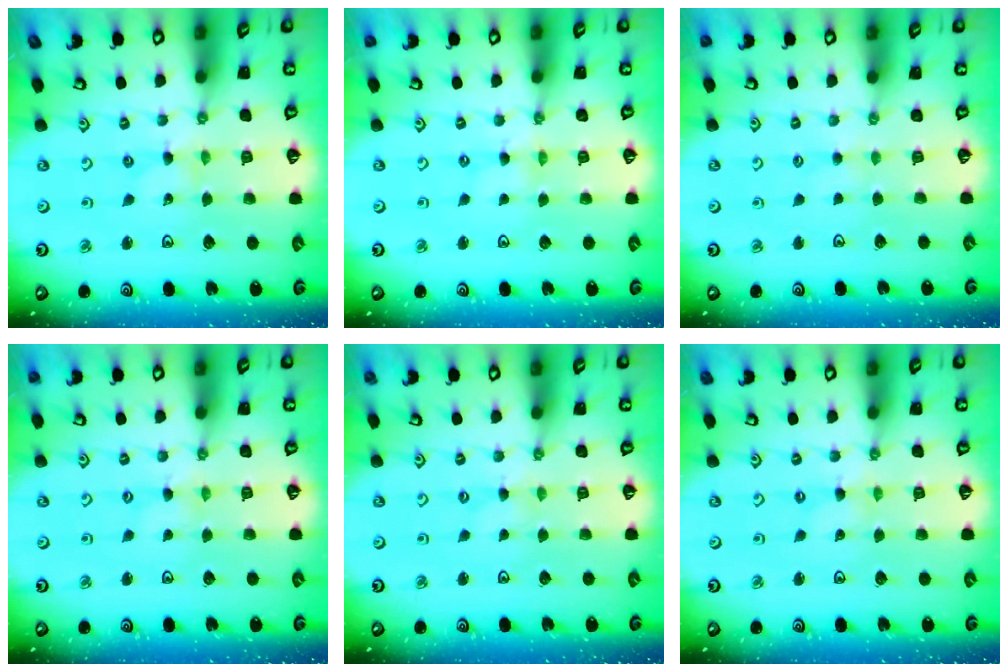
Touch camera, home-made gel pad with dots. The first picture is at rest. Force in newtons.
{"total": 0.0}
{"total": 1.8, "press": 1.7, "slide": 0.3}
{"total": 0.0}
{"total": 0.0}
{"total": 0.0}